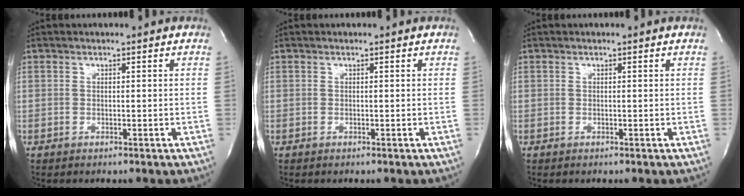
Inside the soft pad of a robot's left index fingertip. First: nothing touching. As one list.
[{"total": 0.0}, {"total": 0.0}]